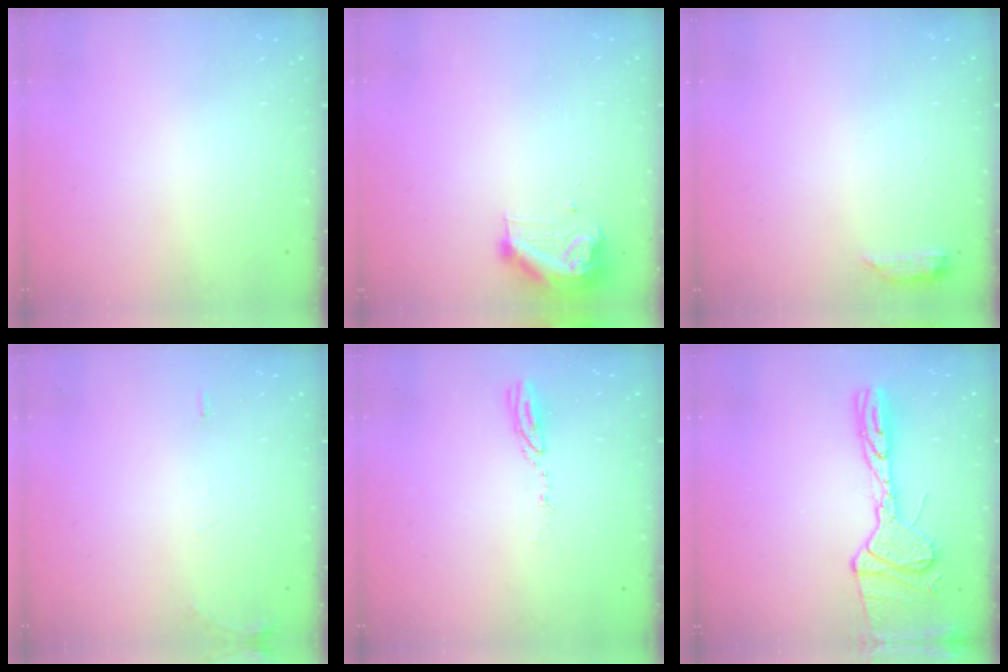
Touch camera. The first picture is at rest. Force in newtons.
{"total": 9.8, "press": 9.8, "slide": 0.5}
{"total": 3.5, "press": 3.5, "slide": 0.6}
{"total": 6.5, "press": 6.2, "slide": 1.8}
{"total": 3.8, "press": 3.8, "slide": 0.2}
{"total": 16.8, "press": 16.1, "slide": 4.6}